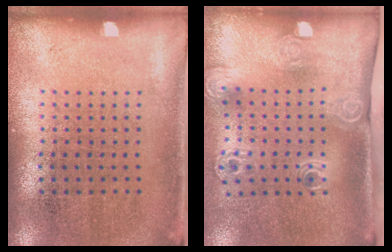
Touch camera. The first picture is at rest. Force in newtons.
{"total": 2.1, "press": 1.4, "slide": 1.6}